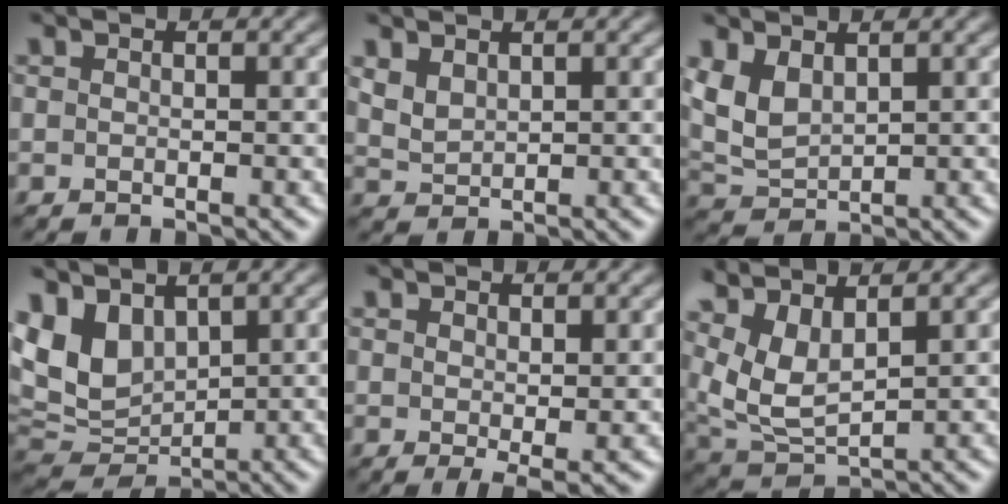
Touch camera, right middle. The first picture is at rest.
{"total": 2.0, "force": [1.4, 1.1, 0.9], "torque": [-0.025, -0.002, 0.035]}
{"total": 3.4, "force": [1.5, 2.0, 2.3], "torque": [-0.060, -0.001, 0.033]}
{"total": 6.1, "force": [2.7, 4.0, 3.8], "torque": [-0.087, -0.004, 0.052]}
{"total": 1.7, "force": [0.7, 0.4, 1.6], "torque": [-0.026, -0.011, 0.016]}
{"total": 5.8, "force": [3.2, 2.5, 4.1], "torque": [-0.099, -0.003, 0.072]}